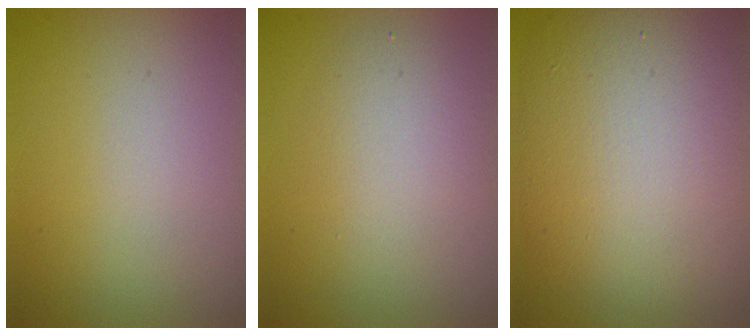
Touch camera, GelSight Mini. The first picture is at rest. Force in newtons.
{"total": 2.8, "press": 2.8, "slide": 0.1}
{"total": 12.7, "press": 12.6, "slide": 0.8}